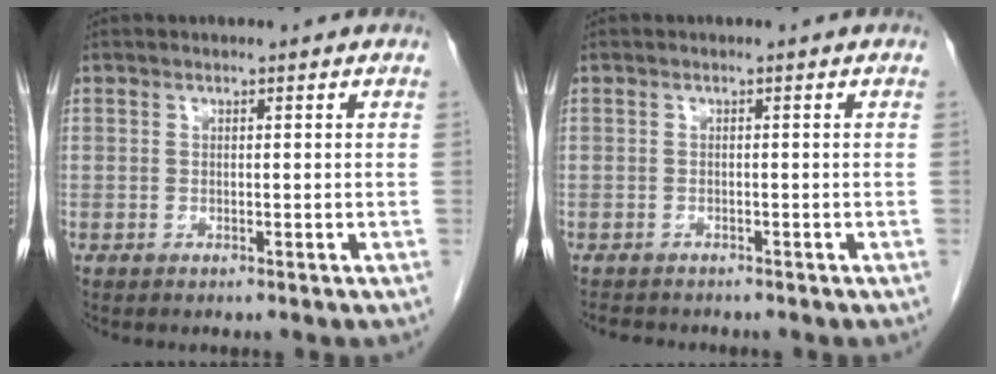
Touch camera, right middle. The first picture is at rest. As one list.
[{"total": 3.0, "force": [-2.6, 1.1, 0.8], "torque": [-0.016, -0.006, -0.036]}]